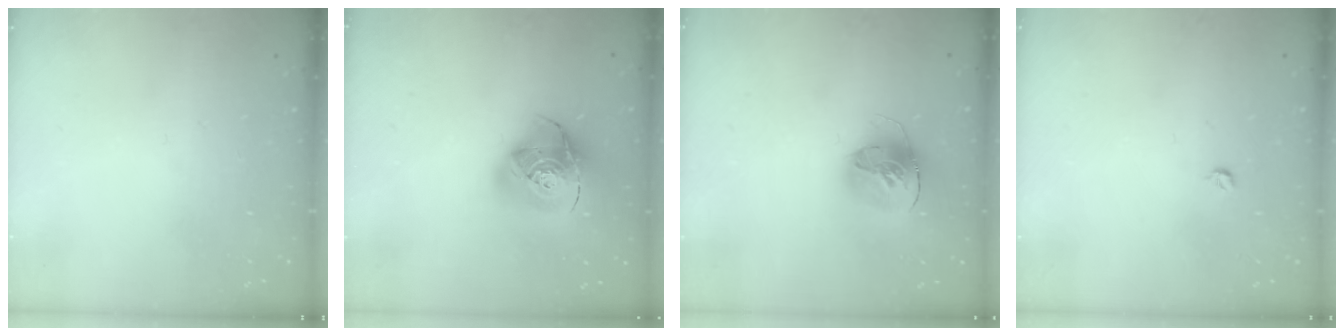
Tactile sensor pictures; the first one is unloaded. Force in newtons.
{"total": 17.5, "press": 17.3, "slide": 2.1}
{"total": 16.1, "press": 16.0, "slide": 1.7}
{"total": 3.2, "press": 3.2, "slide": 0.4}